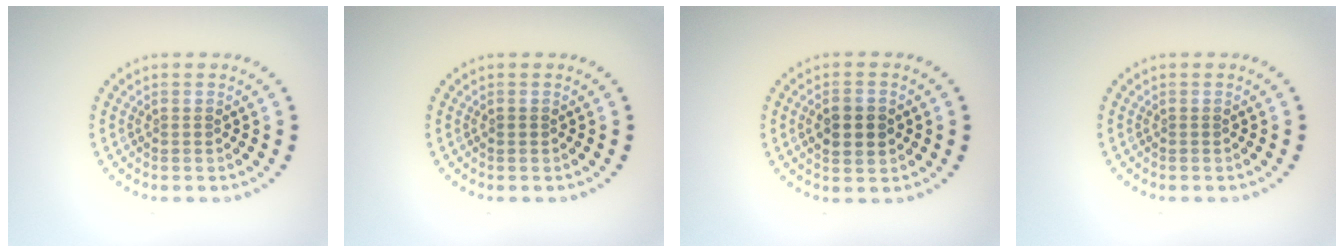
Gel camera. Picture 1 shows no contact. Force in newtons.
{"total": 0.7, "press": 0.7, "slide": 0.2}
{"total": 3.7, "press": 3.7, "slide": 0.2}
{"total": 0.0}